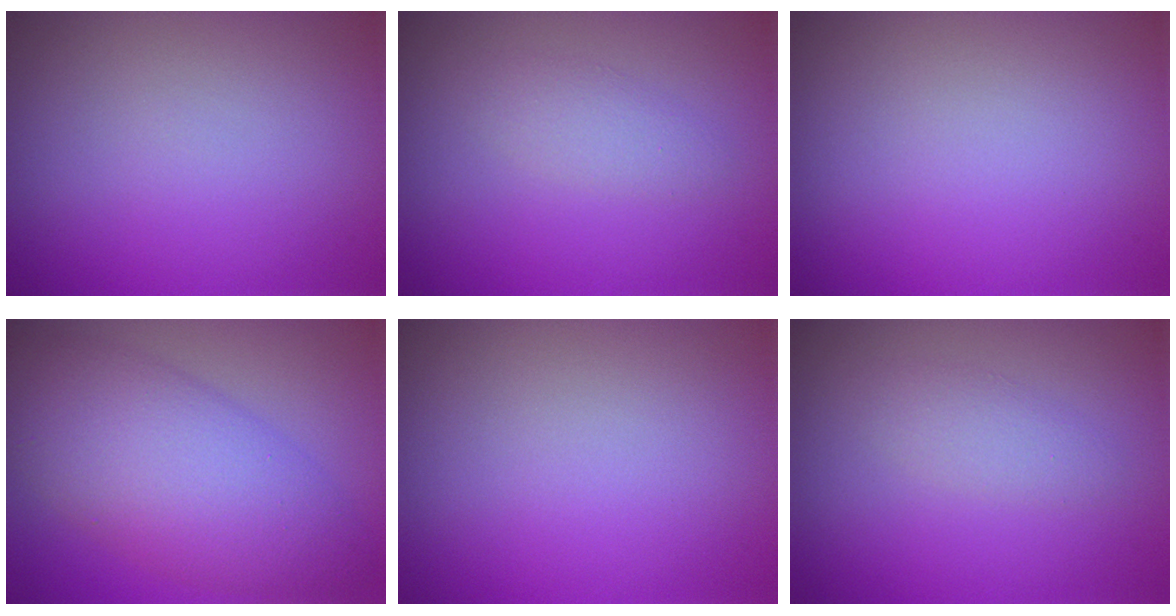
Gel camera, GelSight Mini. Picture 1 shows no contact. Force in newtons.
{"total": 1.6, "press": 1.6, "slide": 0.0}
{"total": 0.0}
{"total": 8.2, "press": 8.2, "slide": 0.2}
{"total": 0.0}
{"total": 1.6, "press": 1.6, "slide": 0.0}